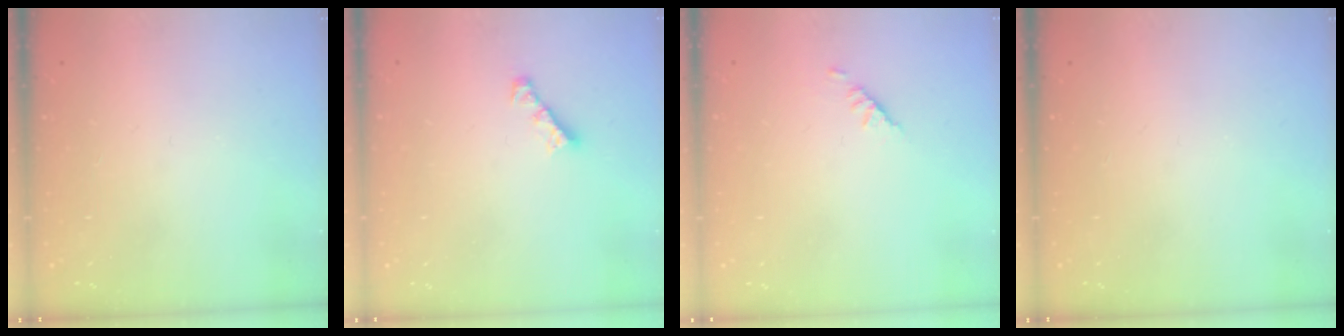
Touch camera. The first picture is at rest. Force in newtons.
{"total": 3.0, "press": 3.0, "slide": 0.3}
{"total": 1.9, "press": 1.8, "slide": 0.5}
{"total": 0.0}